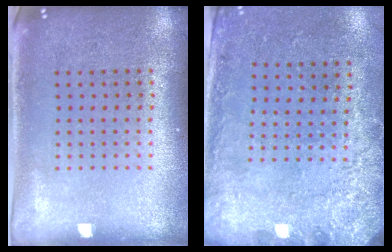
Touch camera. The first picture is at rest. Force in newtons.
{"total": 2.7, "press": 2.0, "slide": 1.8}